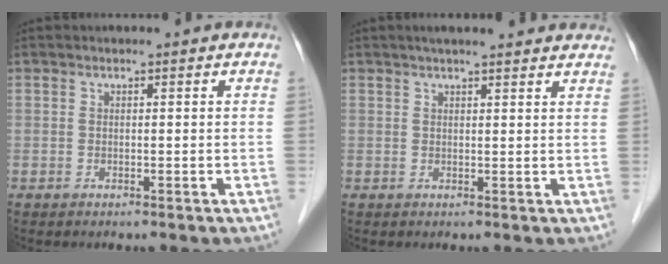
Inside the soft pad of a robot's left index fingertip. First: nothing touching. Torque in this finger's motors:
{"motor_torque": [0.27, -0.25, 0.01, 0.00]}